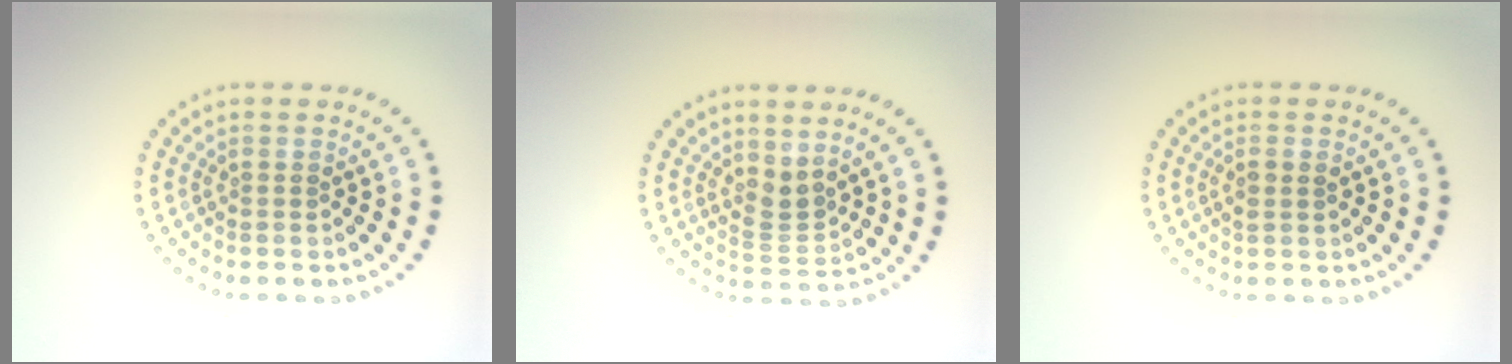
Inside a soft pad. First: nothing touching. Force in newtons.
{"total": 2.1, "press": 1.4, "slide": 1.6}
{"total": 1.0, "press": 1.0, "slide": 0.2}